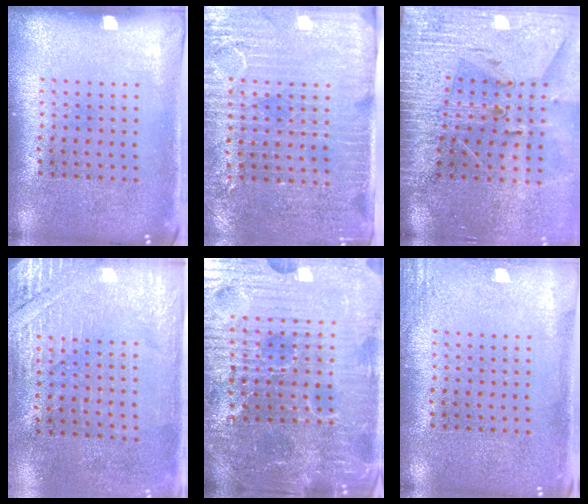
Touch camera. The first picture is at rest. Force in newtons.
{"total": 3.3, "press": 2.9, "slide": 1.6}
{"total": 3.9, "press": 3.2, "slide": 2.2}
{"total": 2.7, "press": 2.5, "slide": 1.1}
{"total": 6.0, "press": 5.7, "slide": 2.0}
{"total": 1.8, "press": 1.8, "slide": 0.2}